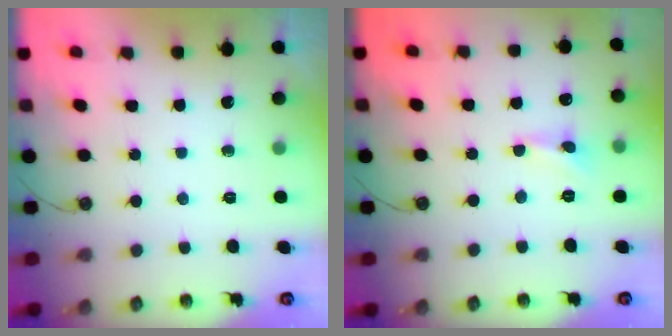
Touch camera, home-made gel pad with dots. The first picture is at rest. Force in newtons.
{"total": 0.6, "press": 0.5, "slide": 0.4}